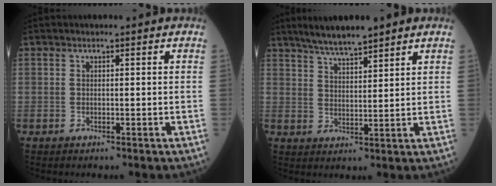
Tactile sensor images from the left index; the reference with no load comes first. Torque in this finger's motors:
{"motor_torque": [0.03, -0.37, 0.17, 0.04]}